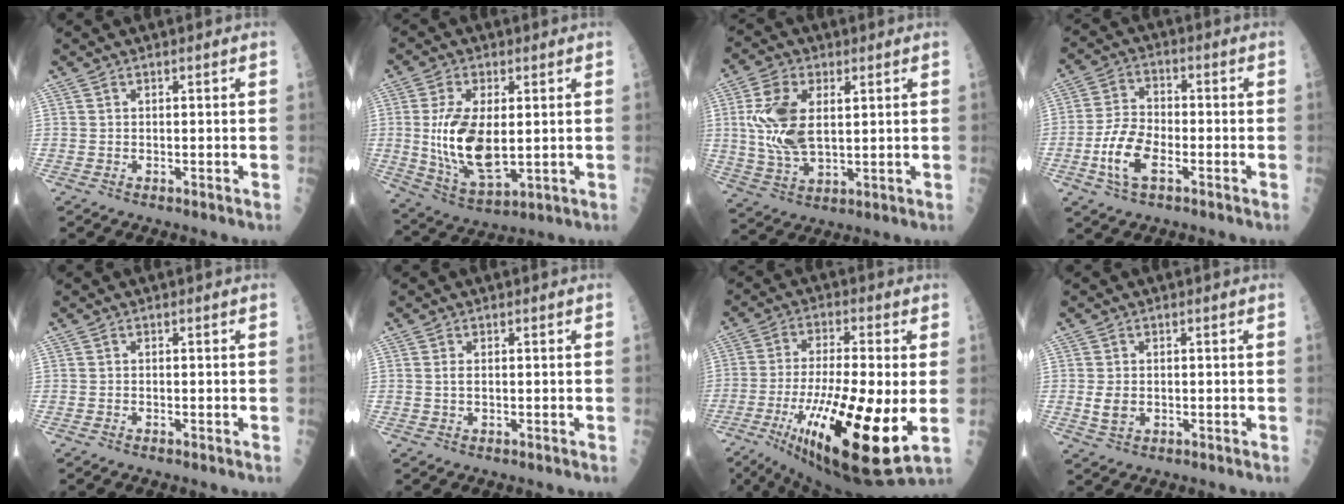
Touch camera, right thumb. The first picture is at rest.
{"total": 14.0, "force": [0.5, 6.6, 12.3], "torque": [-0.238, -0.021, 0.022]}
{"total": 12.3, "force": [2.3, 6.6, 10.1], "torque": [-0.204, -0.003, 0.049]}
{"total": 8.9, "force": [-3.3, 4.3, 7.0], "torque": [-0.140, 0.017, -0.066]}
{"total": 0.0}
{"total": 1.2, "force": [0.2, 0.6, 1.0], "torque": [-0.025, -0.002, 0.007]}
{"total": 25.0, "force": [-6.0, 5.8, 23.6], "torque": [-0.427, -0.038, -0.086]}
{"total": 2.7, "force": [-0.2, 1.9, 1.9], "torque": [-0.031, -0.002, 0.000]}